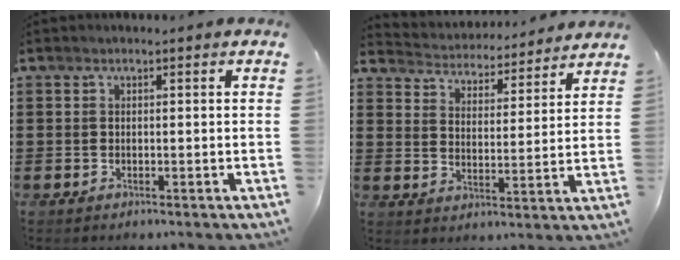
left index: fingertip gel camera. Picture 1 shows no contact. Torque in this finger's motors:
{"motor_torque": [0.28, 0.27, 0.18, 0.05]}